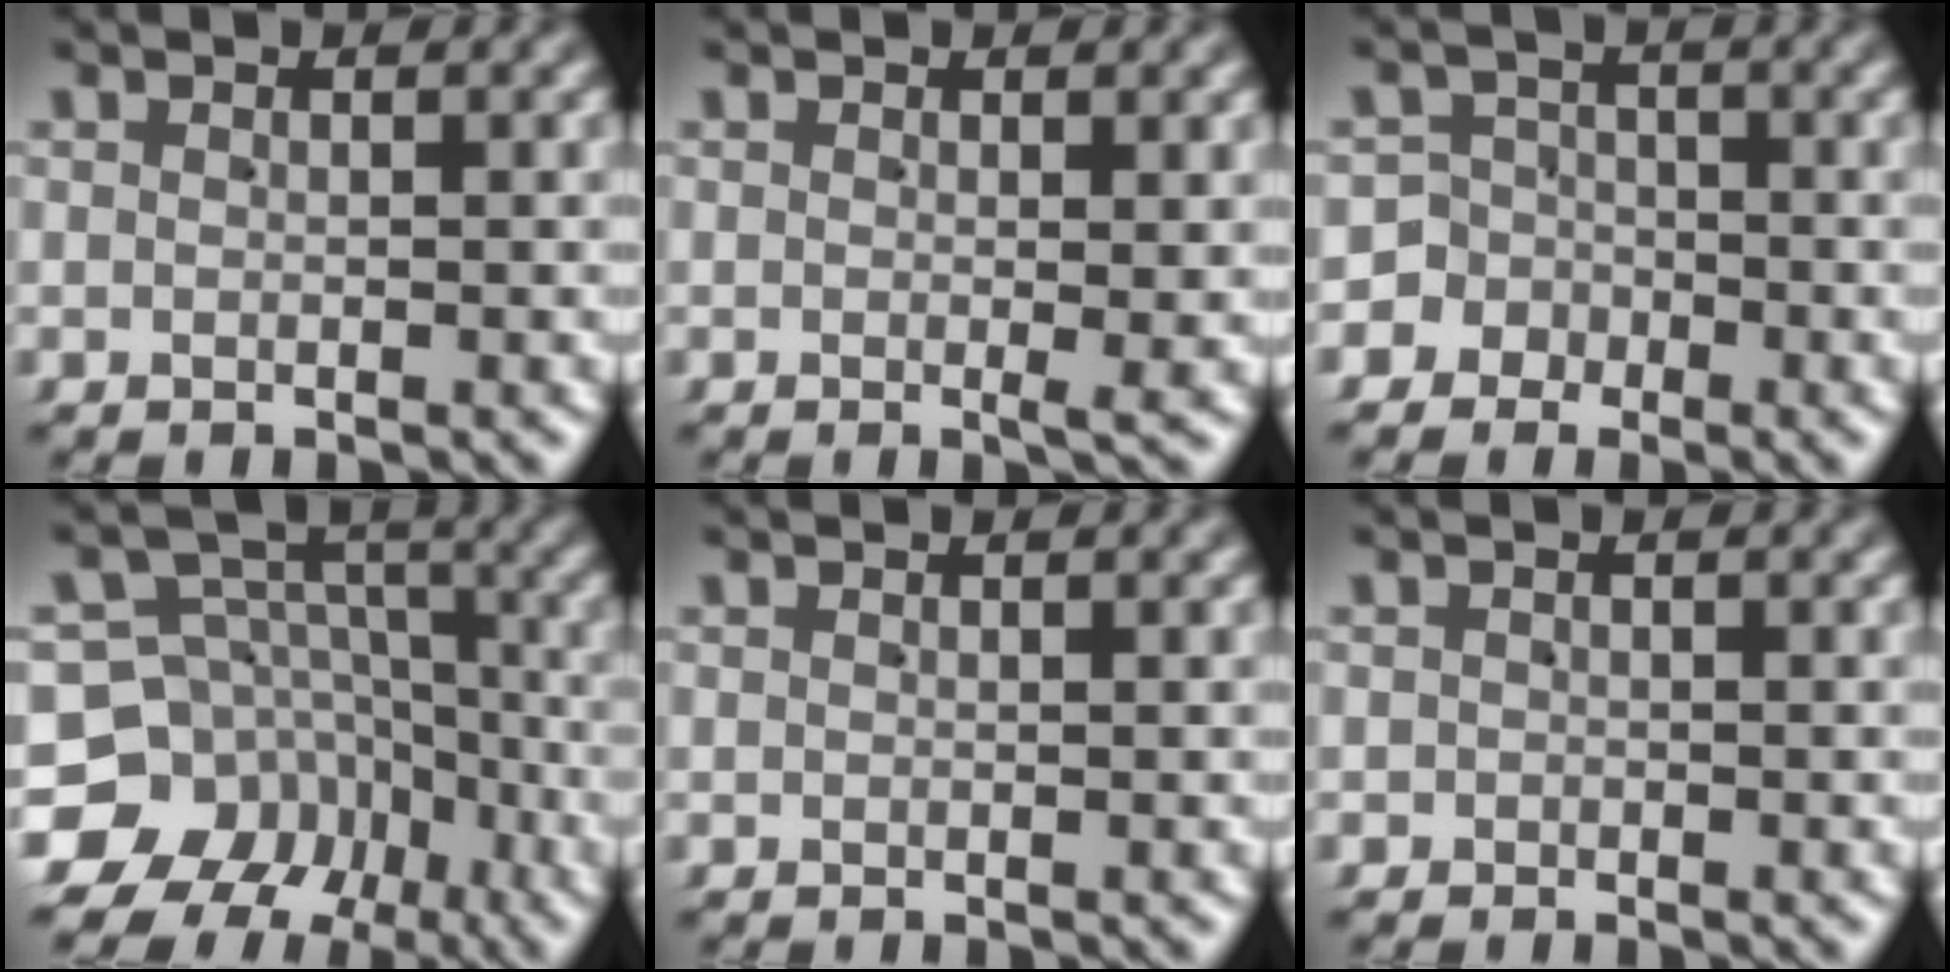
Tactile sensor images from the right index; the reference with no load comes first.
{"total": 0.8, "force": [0.3, -0.2, 0.7], "torque": [-0.010, -0.005, 0.005]}
{"total": 8.9, "force": [-3.1, 8.3, 0.9], "torque": [-0.048, -0.028, -0.060]}
{"total": 16.1, "force": [-5.1, 14.2, 5.7], "torque": [-0.120, -0.063, -0.081]}
{"total": 0.0}
{"total": 0.8, "force": [-0.6, 0.4, -0.4], "torque": [0.009, -0.005, -0.010]}